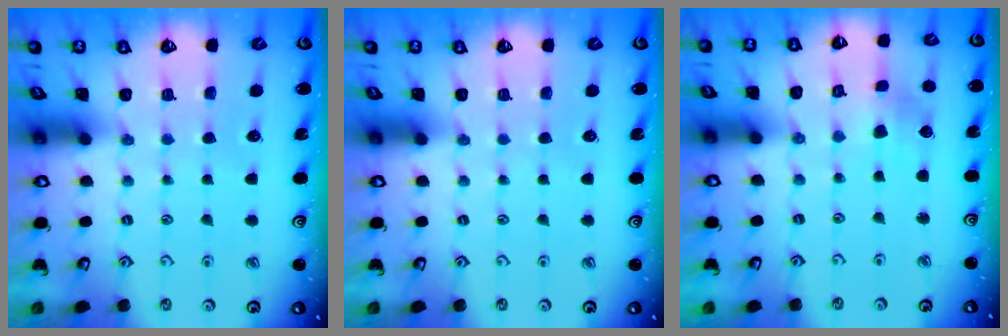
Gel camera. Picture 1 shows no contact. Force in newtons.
{"total": 0.0}
{"total": 2.7, "press": 2.7, "slide": 0.4}